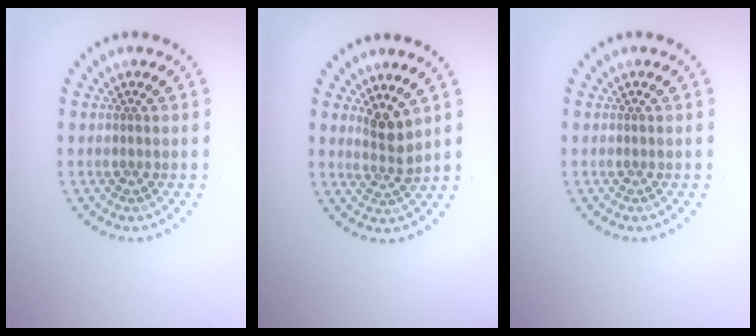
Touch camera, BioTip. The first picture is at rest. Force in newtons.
{"total": 2.4, "press": 1.8, "slide": 1.5}
{"total": 0.0}